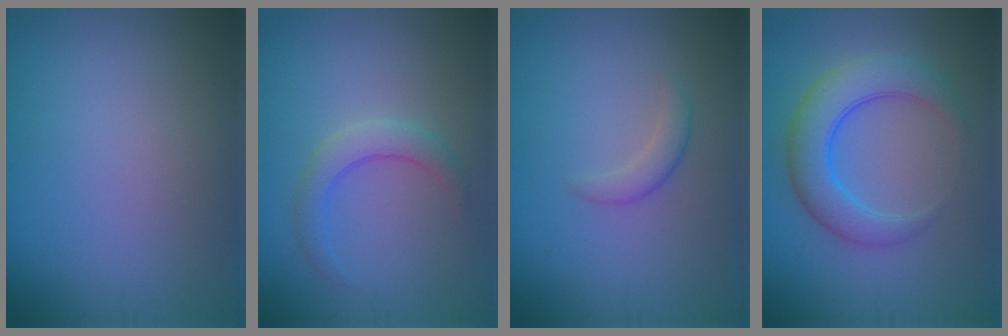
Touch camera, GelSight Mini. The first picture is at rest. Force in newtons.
{"total": 2.4, "press": 2.4, "slide": 0.0}
{"total": 1.5, "press": 1.5, "slide": 0.0}
{"total": 5.4, "press": 5.4, "slide": 0.2}